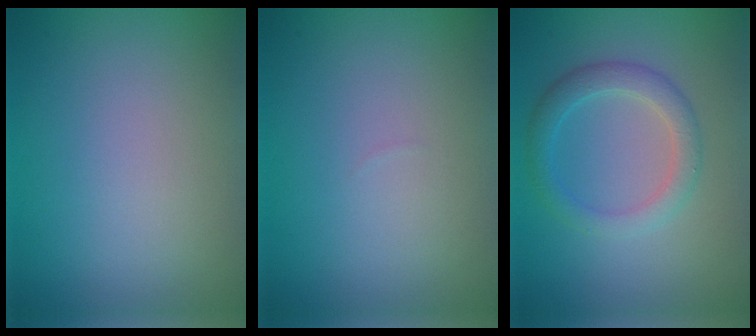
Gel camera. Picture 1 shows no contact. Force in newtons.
{"total": 0.0}
{"total": 2.8, "press": 2.8, "slide": 0.1}